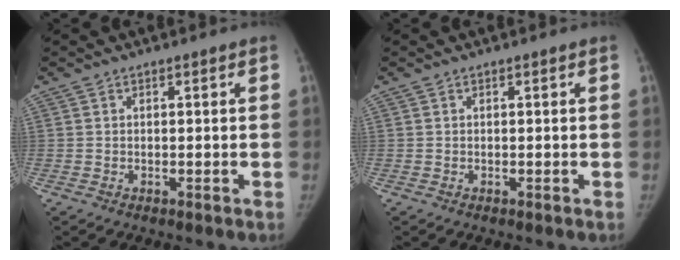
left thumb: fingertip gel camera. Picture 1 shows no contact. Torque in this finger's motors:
{"motor_torque": [0.05, 0.00, 0.21, -0.20, 0.03]}